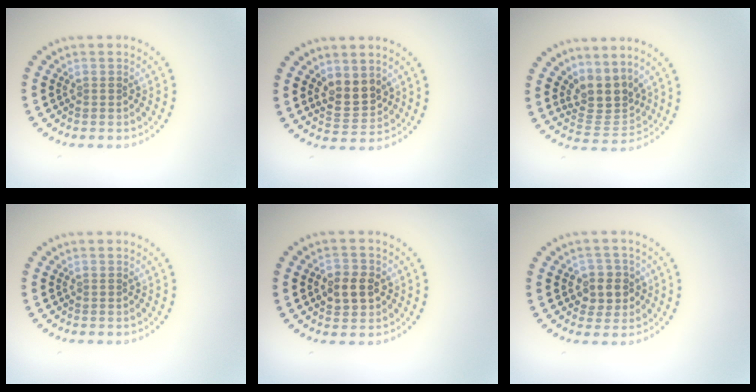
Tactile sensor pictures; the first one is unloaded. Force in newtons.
{"total": 2.8, "press": 2.6, "slide": 1.0}
{"total": 3.4, "press": 2.5, "slide": 2.2}
{"total": 0.0}
{"total": 2.9, "press": 2.9, "slide": 0.4}
{"total": 2.7, "press": 2.5, "slide": 0.9}